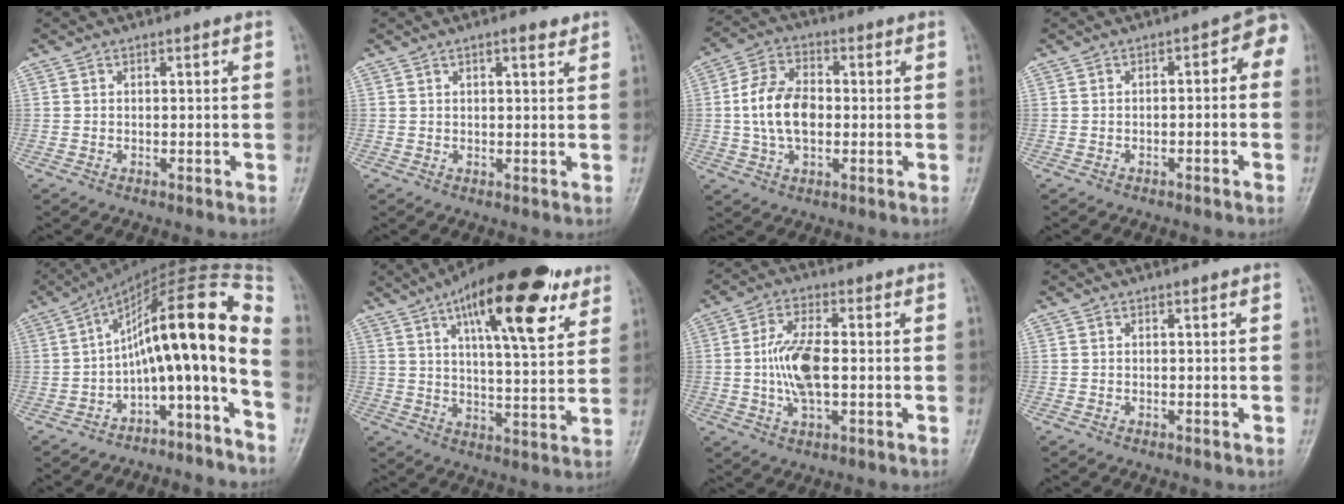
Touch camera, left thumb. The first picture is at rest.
{"total": 2.9, "force": [1.8, 0.9, 2.1], "torque": [-0.024, -0.007, 0.025]}
{"total": 10.5, "force": [-0.2, 6.7, 8.0], "torque": [-0.145, 0.015, -0.008]}
{"total": 5.0, "force": [-0.5, 2.3, 4.4], "torque": [-0.041, 0.038, -0.013]}
{"total": 17.2, "force": [-6.3, 4.2, 15.4], "torque": [-0.216, 0.134, -0.096]}
{"total": 22.1, "force": [11.5, 7.3, 17.3], "torque": [-0.240, -0.026, 0.173]}
{"total": 9.5, "force": [-0.2, 4.4, 8.4], "torque": [-0.172, 0.005, -0.005]}
{"total": 0.0}